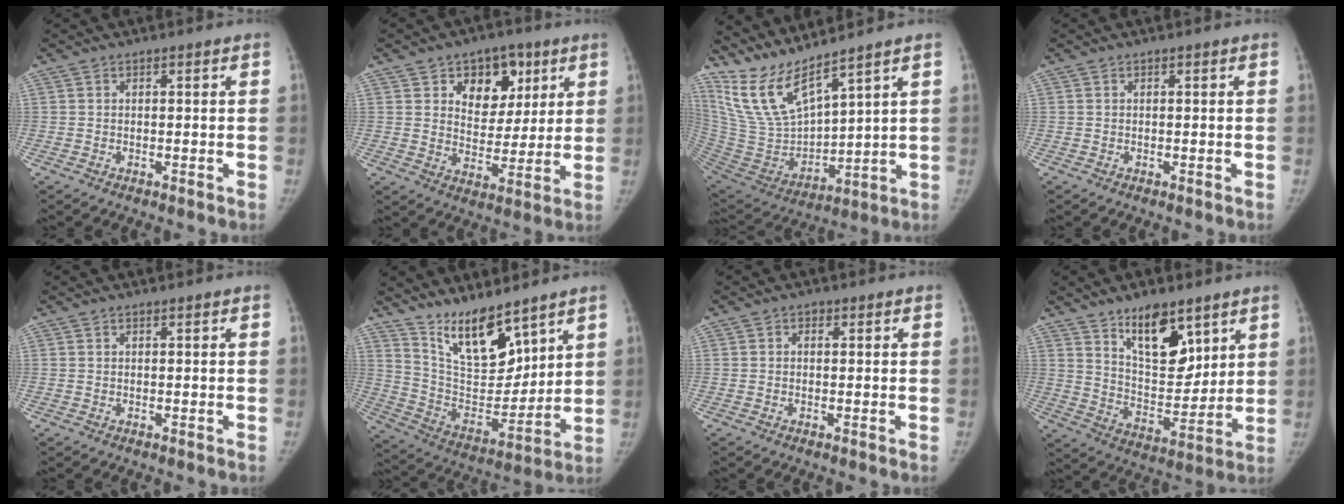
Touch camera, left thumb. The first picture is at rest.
{"total": 11.6, "force": [5.2, 8.4, 6.1], "torque": [-0.040, -0.021, 0.081]}
{"total": 13.8, "force": [11.5, 2.0, 7.2], "torque": [-0.135, -0.072, 0.253]}
{"total": 0.0}
{"total": 0.0}
{"total": 15.1, "force": [11.0, 5.7, 8.6], "torque": [-0.105, -0.079, 0.213]}
{"total": 1.0, "force": [0.2, 0.8, 0.5], "torque": [-0.002, 0.002, -0.001]}
{"total": 14.4, "force": [8.7, 7.0, 9.1], "torque": [-0.101, -0.063, 0.155]}